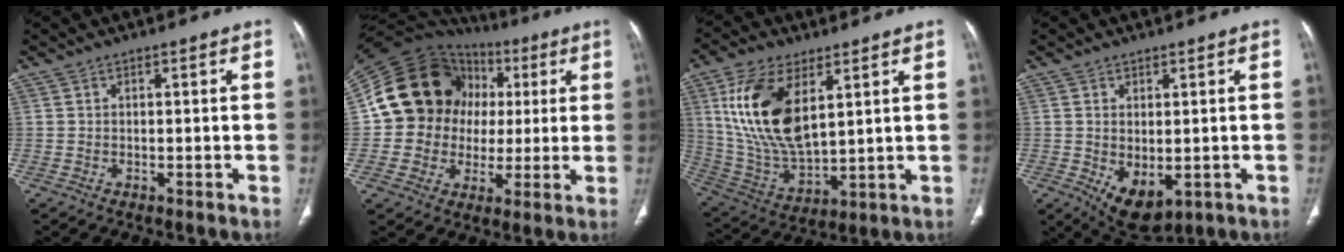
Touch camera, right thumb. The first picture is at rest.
{"total": 19.9, "force": [3.4, 17.8, 8.2], "torque": [-0.092, 0.039, 0.070]}
{"total": 18.2, "force": [6.4, 9.1, 14.4], "torque": [-0.272, -0.025, 0.133]}
{"total": 7.8, "force": [-1.7, 4.4, 6.2], "torque": [-0.091, -0.010, -0.005]}